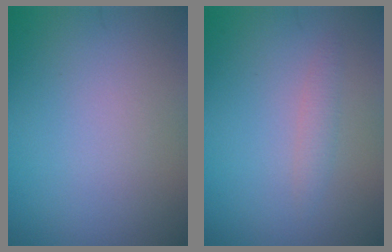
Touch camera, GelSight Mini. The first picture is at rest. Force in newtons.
{"total": 1.2, "press": 1.2, "slide": 0.0}